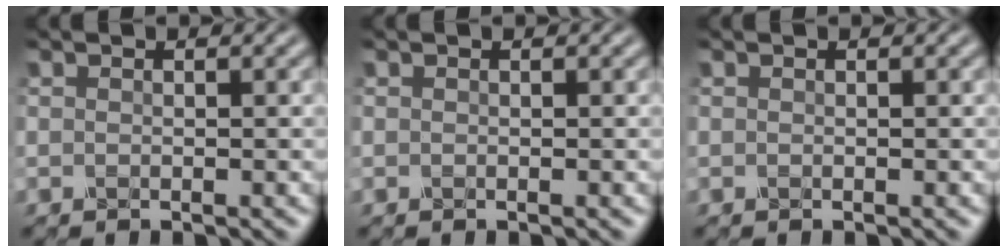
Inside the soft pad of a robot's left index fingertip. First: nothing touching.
{"total": 0.0}
{"total": 0.0}